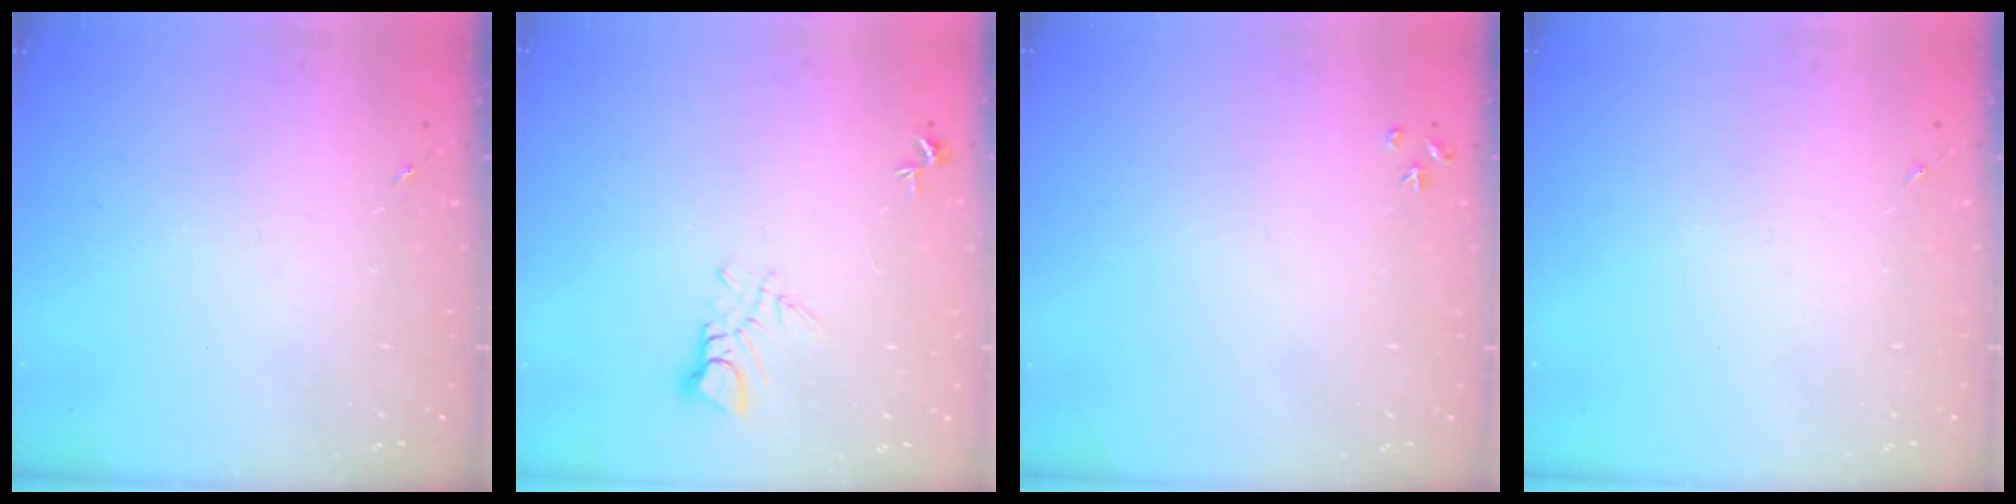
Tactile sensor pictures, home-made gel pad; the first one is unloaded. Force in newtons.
{"total": 4.3, "press": 4.3, "slide": 0.3}
{"total": 3.6, "press": 3.5, "slide": 0.5}
{"total": 0.0}